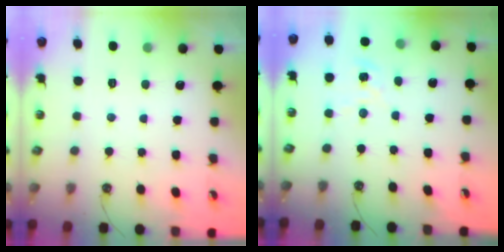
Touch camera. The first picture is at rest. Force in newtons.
{"total": 2.5, "press": 2.5, "slide": 0.2}